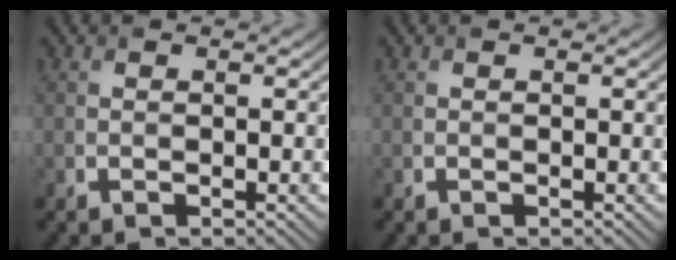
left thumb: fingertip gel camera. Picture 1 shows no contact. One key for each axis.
{"total": 0.0}